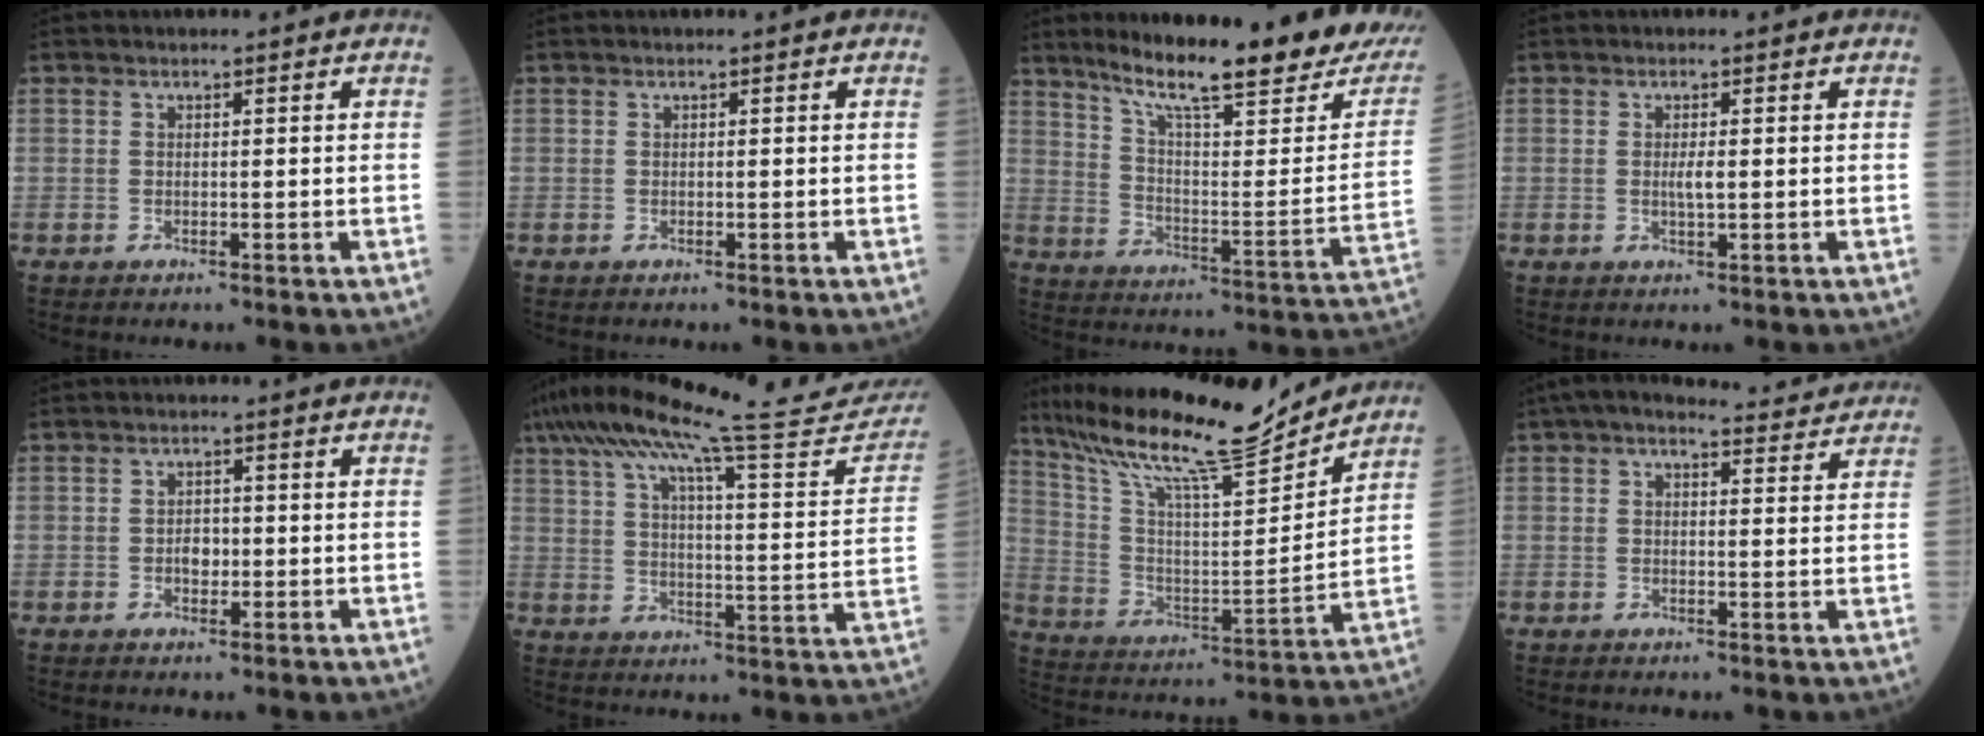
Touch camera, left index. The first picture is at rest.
{"total": 0.0}
{"total": 25.5, "force": [19.6, 2.8, 16.1], "torque": [-0.244, -0.053, 0.267]}
{"total": 1.6, "force": [-0.8, 0.0, 1.3], "torque": [-0.029, -0.008, -0.011]}
{"total": 2.2, "force": [-1.2, 1.3, 1.2], "torque": [-0.017, -0.002, -0.018]}
{"total": 27.3, "force": [24.0, 1.6, 12.9], "torque": [-0.214, -0.042, 0.318]}
{"total": 19.5, "force": [17.1, 1.4, 9.2], "torque": [-0.179, -0.011, 0.287]}
{"total": 8.0, "force": [7.2, 2.0, 2.9], "torque": [-0.040, 0.020, 0.080]}